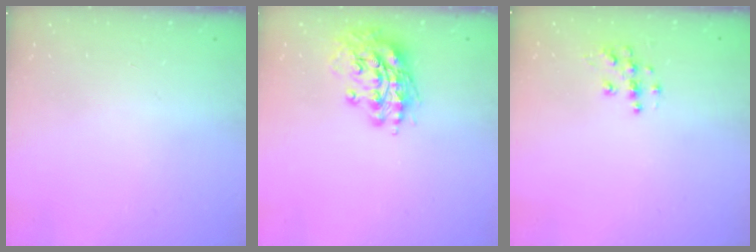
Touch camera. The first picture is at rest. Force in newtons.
{"total": 13.2, "press": 13.1, "slide": 1.9}
{"total": 6.3, "press": 6.3, "slide": 0.3}